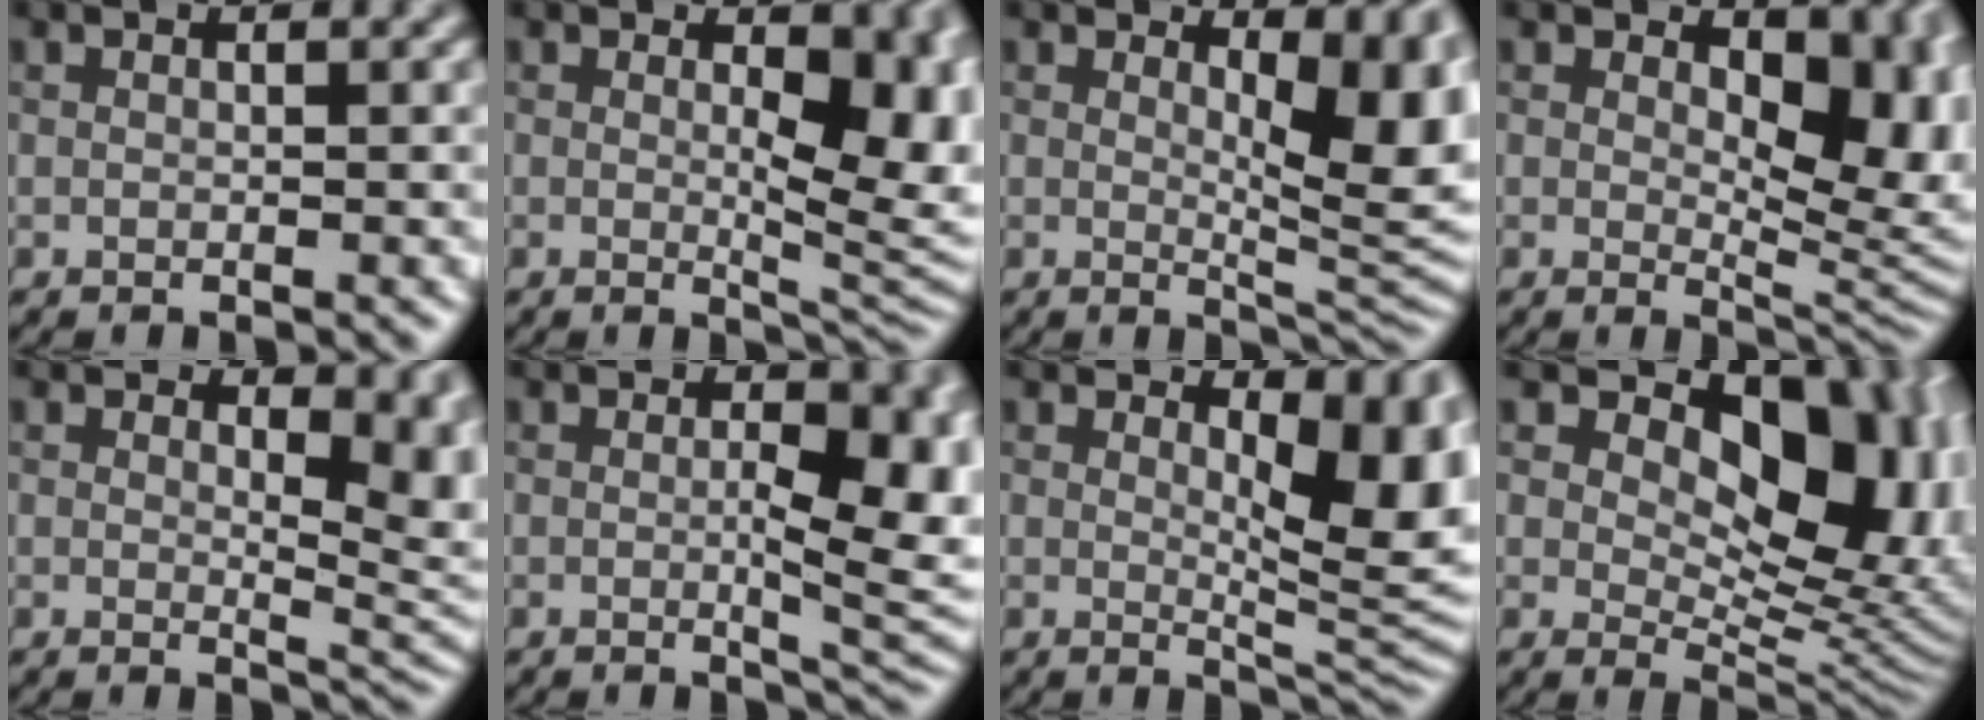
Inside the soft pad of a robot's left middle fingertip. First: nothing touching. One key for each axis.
{"total": 7.5, "fx": 1.0, "fy": 3.6, "fz": 6.5, "tx": -0.082, "ty": -0.015, "tz": 0.023}
{"total": 7.0, "fx": 1.9, "fy": 3.0, "fz": 6.0, "tx": -0.076, "ty": -0.015, "tz": 0.033}
{"total": 8.6, "fx": 2.3, "fy": 4.7, "fz": 6.9, "tx": -0.094, "ty": -0.015, "tz": 0.036}
{"total": 4.7, "fx": 1.7, "fy": 2.4, "fz": 3.7, "tx": -0.037, "ty": -0.015, "tz": 0.028}
{"total": 6.7, "fx": -0.1, "fy": 2.4, "fz": 6.3, "tx": -0.083, "ty": -0.009, "tz": 0.005}
{"total": 7.3, "fx": 2.0, "fy": 3.1, "fz": 6.3, "tx": -0.081, "ty": -0.015, "tz": 0.033}
{"total": 11.7, "fx": 3.7, "fy": 6.9, "fz": 8.7, "tx": -0.111, "ty": -0.007, "tz": 0.058}